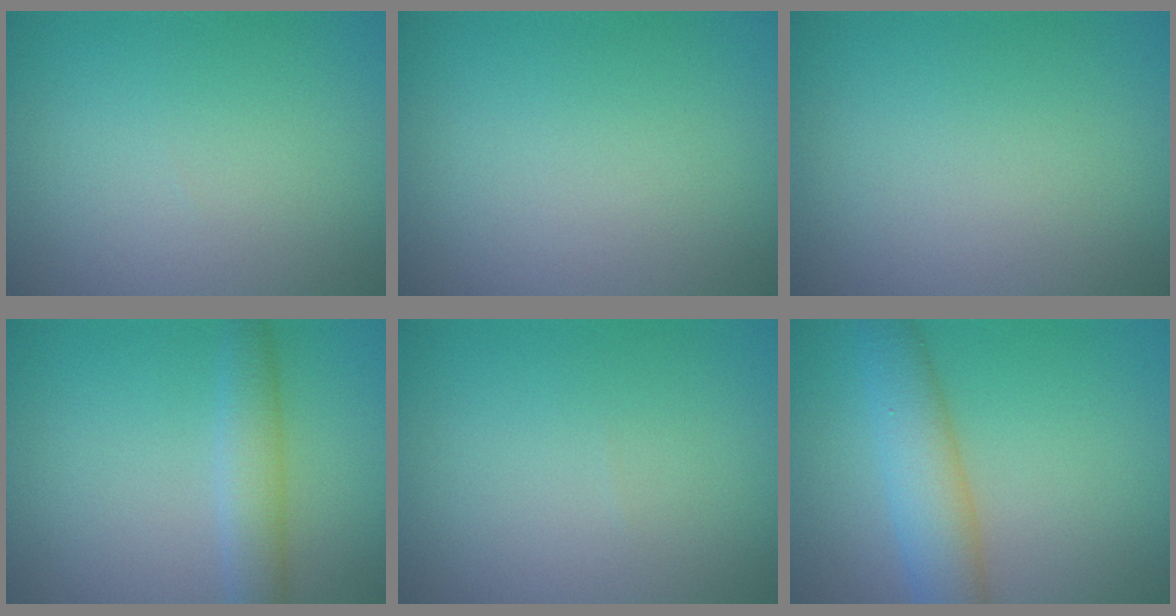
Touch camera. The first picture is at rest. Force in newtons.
{"total": 0.0}
{"total": 0.0}
{"total": 2.9, "press": 2.9, "slide": 0.2}
{"total": 0.0}
{"total": 5.2, "press": 5.2, "slide": 0.3}